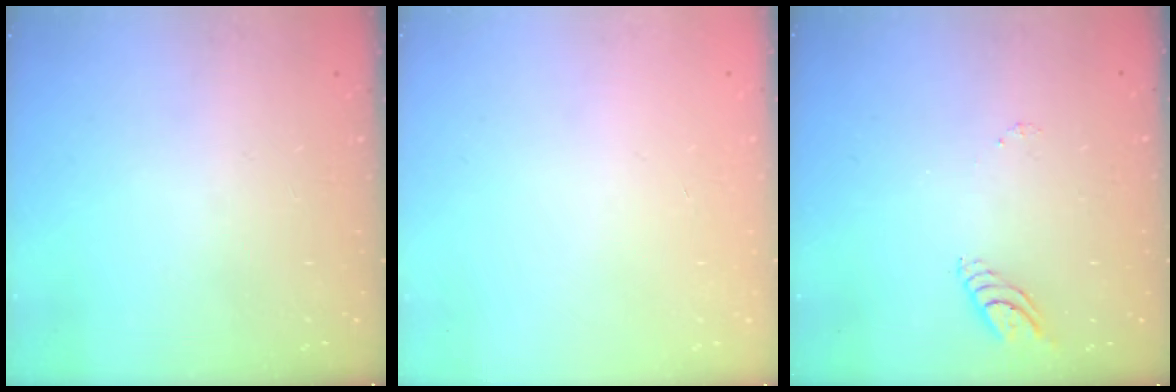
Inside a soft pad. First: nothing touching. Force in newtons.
{"total": 0.0}
{"total": 5.2, "press": 5.2, "slide": 0.1}